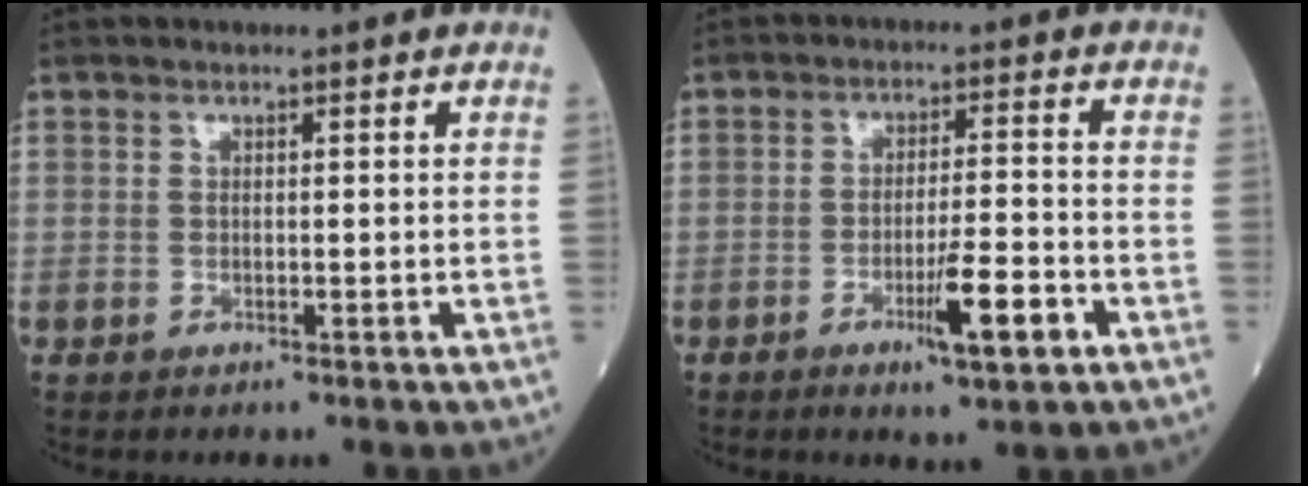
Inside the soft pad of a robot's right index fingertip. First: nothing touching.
{"total": 7.5, "force": [-3.4, 0.7, 6.7], "torque": [-0.109, -0.007, -0.053]}